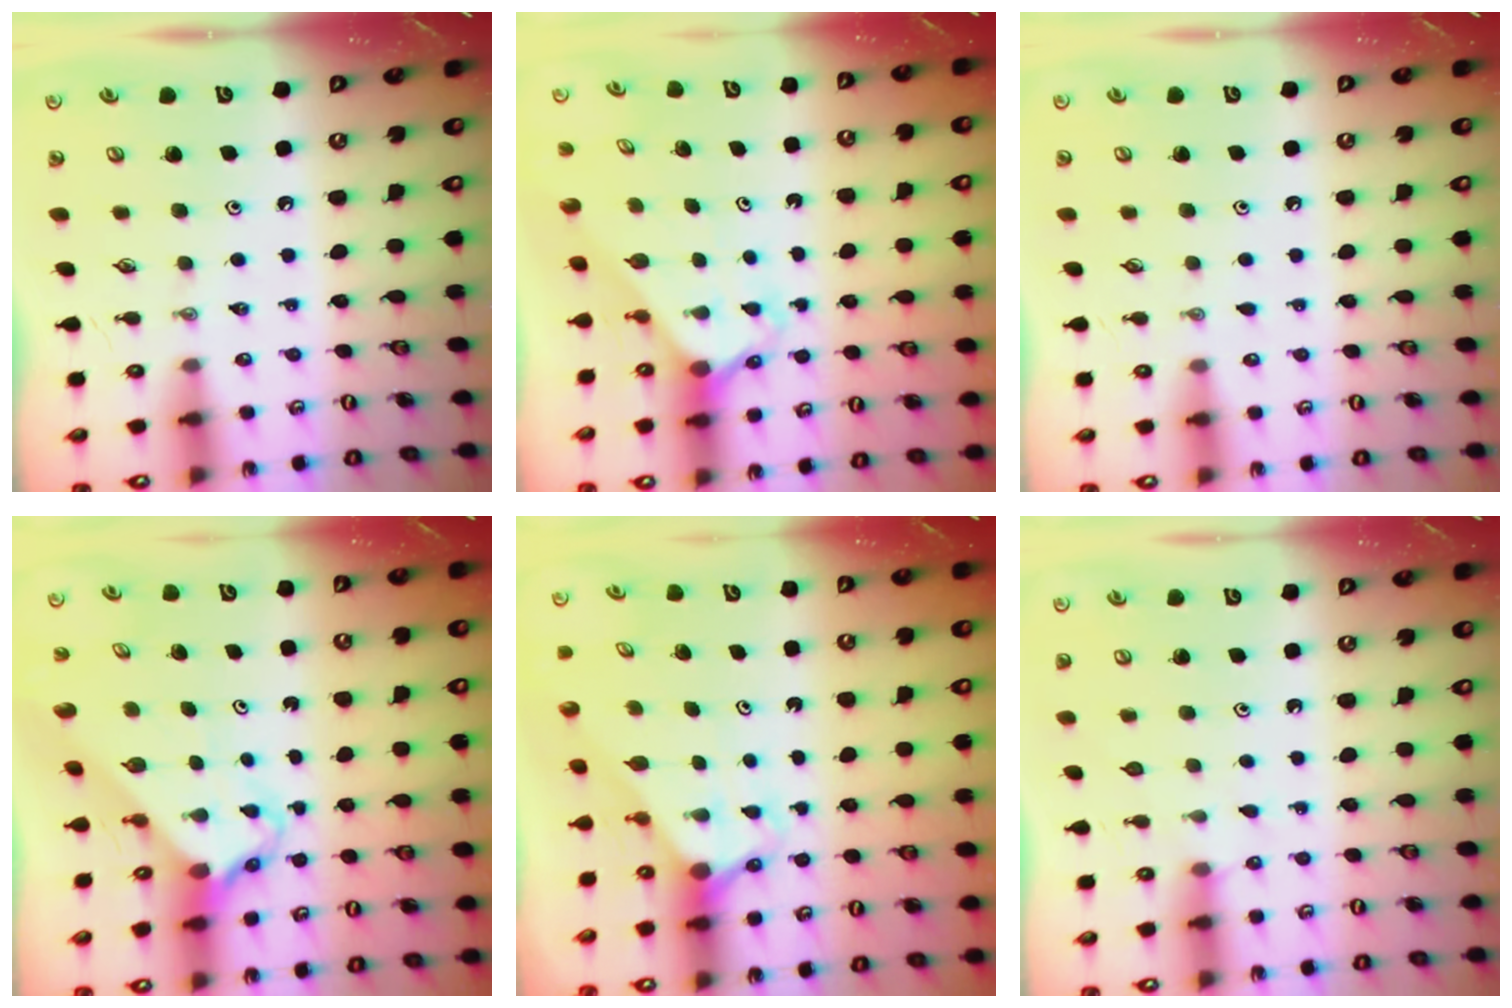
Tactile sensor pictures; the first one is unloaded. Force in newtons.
{"total": 2.3, "press": 2.3, "slide": 0.1}
{"total": 2.3, "press": 2.3, "slide": 0.2}
{"total": 2.7, "press": 2.7, "slide": 0.2}
{"total": 2.8, "press": 2.8, "slide": 0.0}
{"total": 2.1, "press": 2.1, "slide": 0.3}